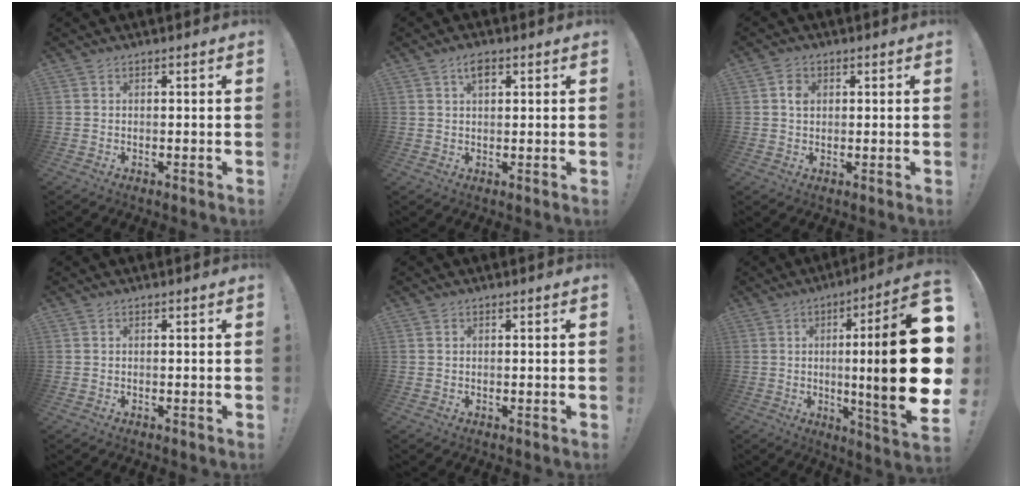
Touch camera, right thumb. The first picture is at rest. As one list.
[{"total": 3.9, "force": [2.0, 1.9, 2.7], "torque": [-0.045, 0.000, 0.032]}, {"total": 3.0, "force": [0.6, 2.4, 1.7], "torque": [-0.018, 0.000, 0.007]}, {"total": 0.0}, {"total": 0.6, "force": [0.5, 0.4, 0.1], "torque": [-0.003, 0.000, 0.009]}, {"total": 26.0, "force": [0.3, 2.2, 25.9], "torque": [-0.409, -0.022, -0.002]}]